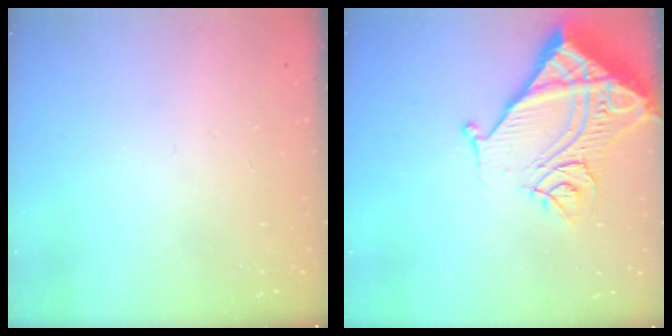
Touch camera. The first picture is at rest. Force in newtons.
{"total": 14.2, "press": 14.1, "slide": 1.8}